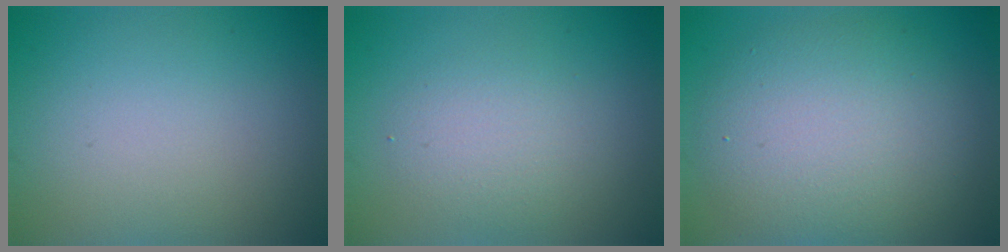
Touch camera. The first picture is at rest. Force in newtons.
{"total": 2.7, "press": 2.7, "slide": 0.0}
{"total": 7.2, "press": 7.2, "slide": 0.1}